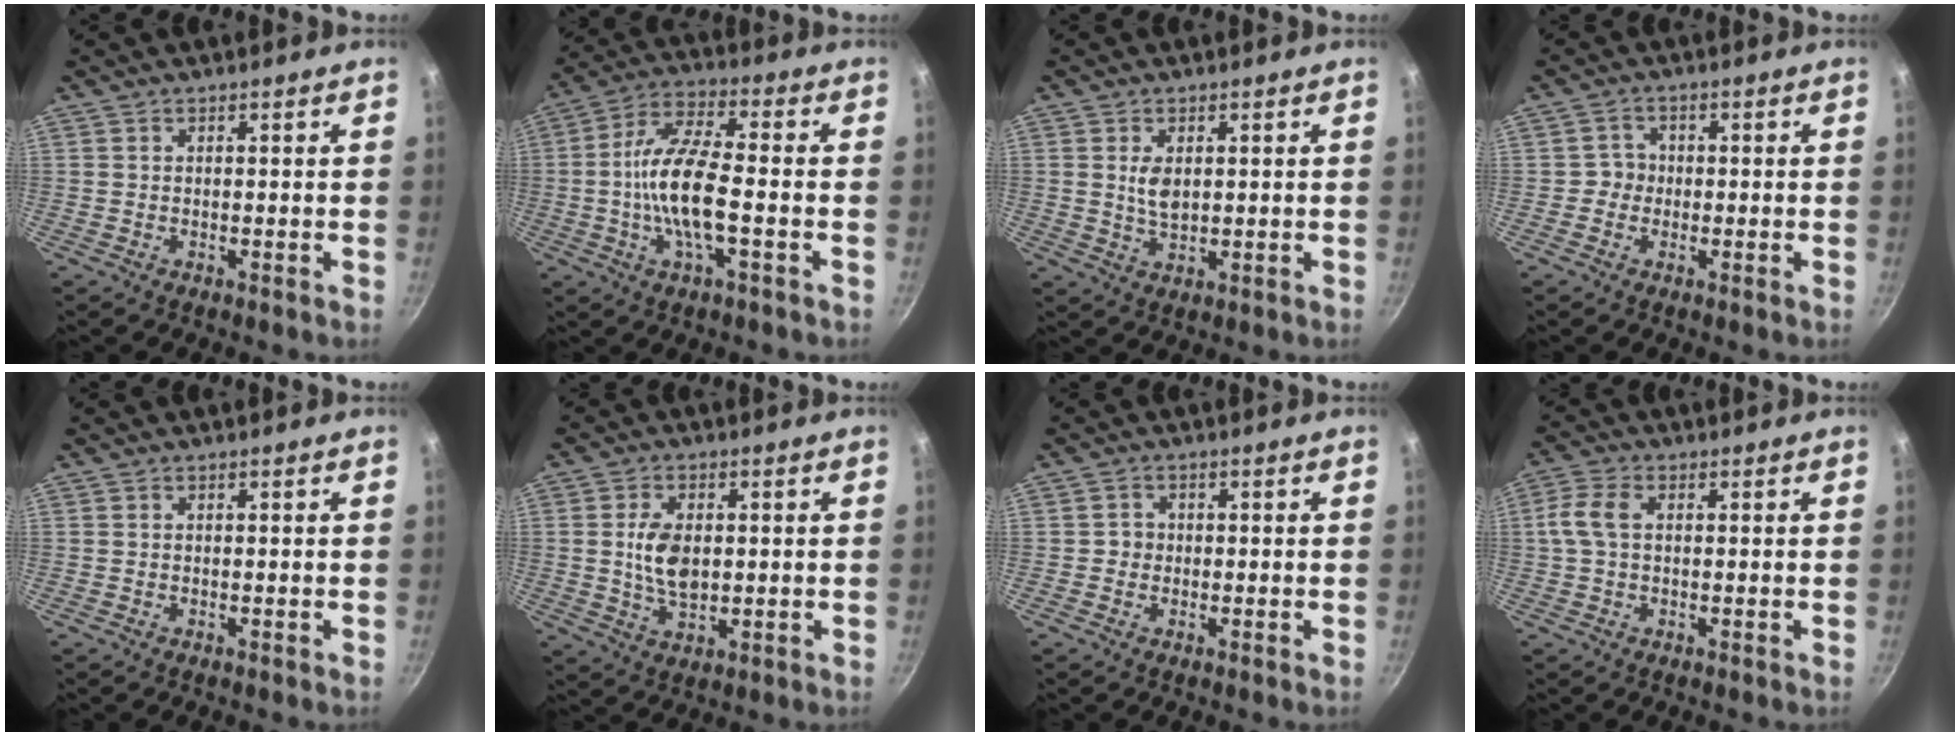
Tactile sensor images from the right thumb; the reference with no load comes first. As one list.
[{"total": 13.2, "force": [-2.0, 4.6, 12.2], "torque": [-0.250, 0.025, -0.042]}, {"total": 3.9, "force": [0.8, 2.2, 3.1], "torque": [-0.053, -0.012, 0.020]}, {"total": 2.6, "force": [-0.5, 2.5, 0.7], "torque": [0.006, 0.011, -0.017]}, {"total": 0.0}, {"total": 7.5, "force": [0.5, 4.5, 6.0], "torque": [-0.106, -0.008, 0.015]}, {"total": 1.8, "force": [-0.2, 1.7, 0.6], "torque": [0.003, 0.007, -0.008]}, {"total": 5.2, "force": [0.6, 3.2, 4.0], "torque": [-0.101, 0.015, 0.009]}]